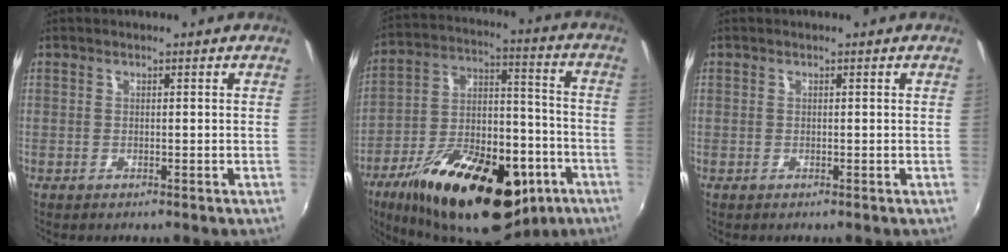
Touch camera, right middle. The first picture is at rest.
{"total": 30.3, "force": [-16.5, 14.4, 20.9], "torque": [-0.349, -0.005, -0.240]}
{"total": 0.0}